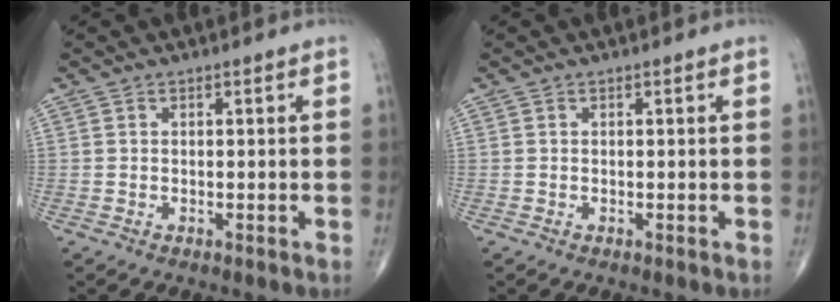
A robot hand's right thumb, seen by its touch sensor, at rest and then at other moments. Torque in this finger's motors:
{"motor_torque": [0.03, 0.03, -0.06, 0.06, 0.01]}